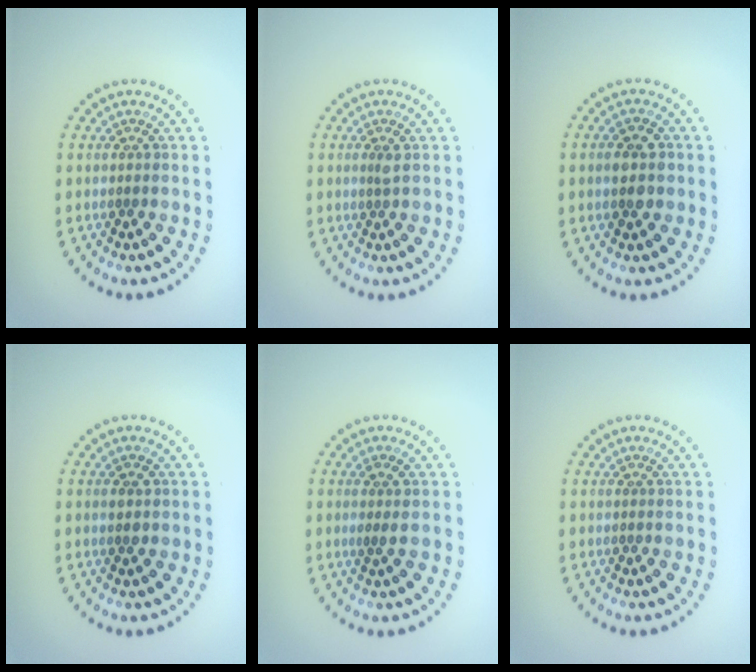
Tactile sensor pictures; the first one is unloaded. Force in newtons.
{"total": 0.8, "press": 0.5, "slide": 0.6}
{"total": 2.5, "press": 2.5, "slide": 0.2}
{"total": 1.1, "press": 1.1, "slide": 0.3}
{"total": 1.1, "press": 1.0, "slide": 0.6}
{"total": 0.0}